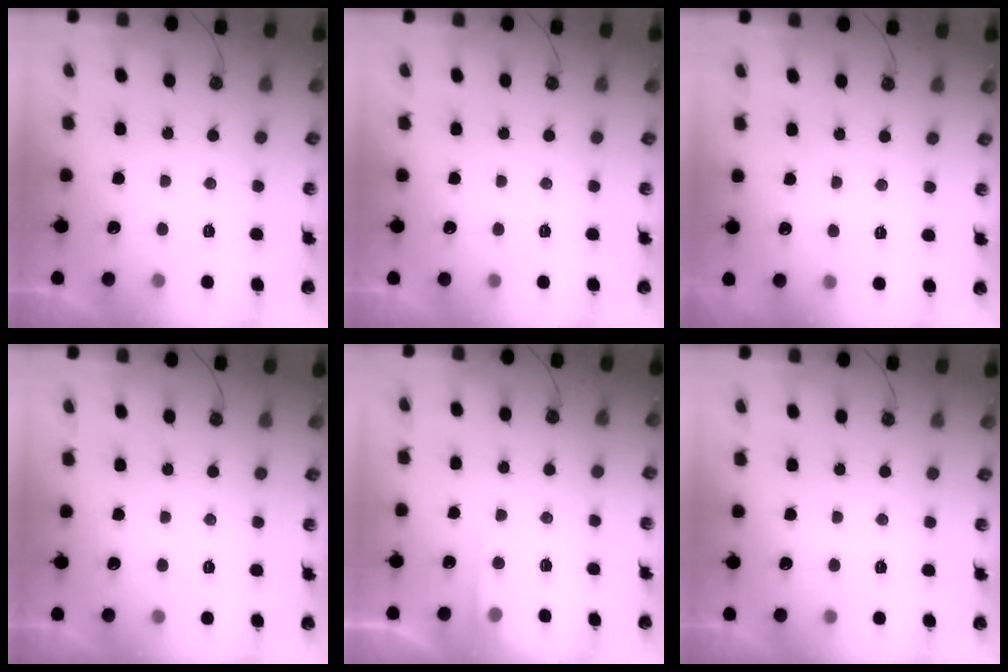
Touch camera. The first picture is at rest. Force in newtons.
{"total": 0.0}
{"total": 4.2, "press": 4.2, "slide": 0.7}
{"total": 0.0}
{"total": 4.3, "press": 4.2, "slide": 0.6}
{"total": 0.0}